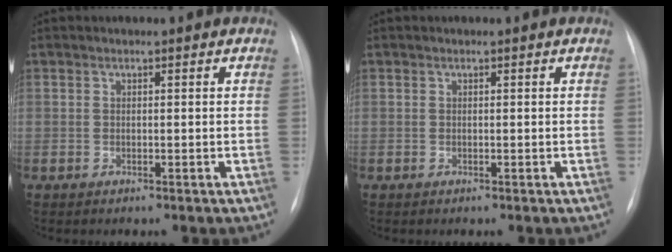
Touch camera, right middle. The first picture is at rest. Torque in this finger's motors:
{"motor_torque": [0.00, 0.00, 0.00, 0.00]}